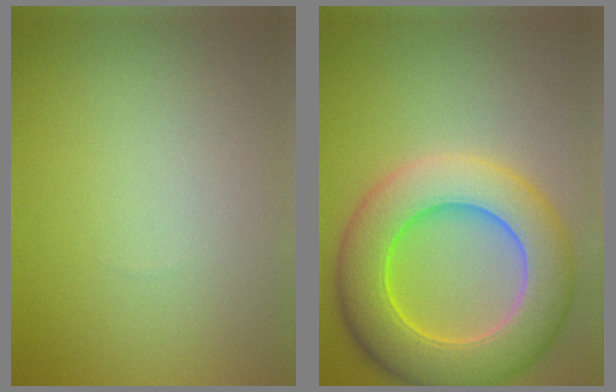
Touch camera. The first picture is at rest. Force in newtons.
{"total": 10.1, "press": 10.1, "slide": 0.8}